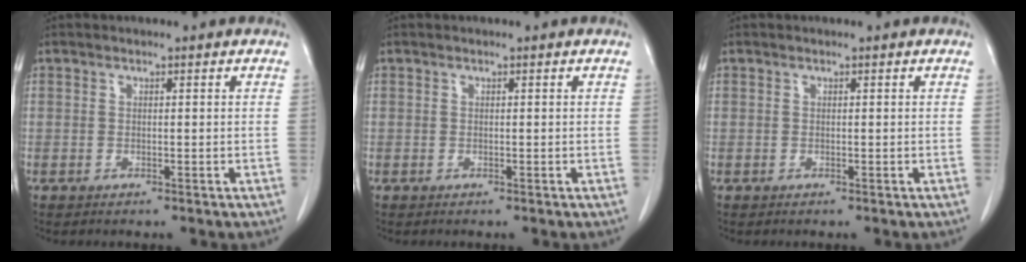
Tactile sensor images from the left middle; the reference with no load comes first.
{"total": 0.0}
{"total": 0.0}